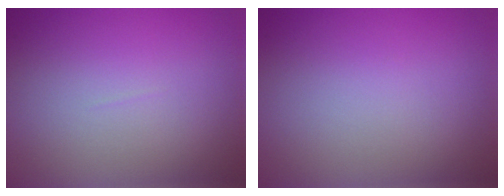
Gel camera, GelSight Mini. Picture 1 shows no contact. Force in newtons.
{"total": 0.0}